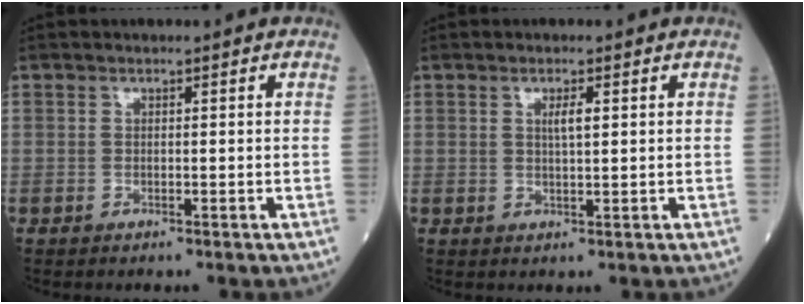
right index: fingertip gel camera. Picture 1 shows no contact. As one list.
[{"total": 2.0, "force": [0.7, 0.3, 1.9], "torque": [-0.034, -0.001, 0.011]}]